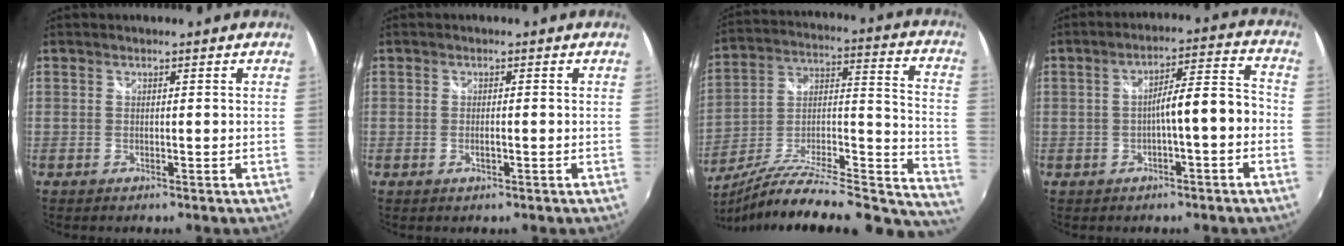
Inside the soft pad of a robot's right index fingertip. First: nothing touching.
{"total": 1.2, "force": [-0.5, 0.3, 1.1], "torque": [-0.021, -0.001, -0.008]}
{"total": 26.5, "force": [-20.0, 5.7, 16.4], "torque": [-0.195, -0.014, -0.306]}
{"total": 7.9, "force": [-2.0, 0.9, 7.5], "torque": [-0.112, 0.024, -0.019]}